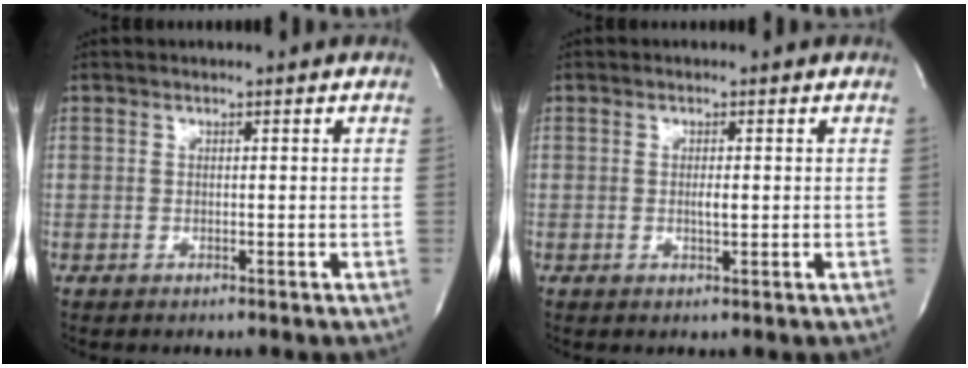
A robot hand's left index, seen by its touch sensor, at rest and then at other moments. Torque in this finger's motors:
{"motor_torque": [0.12, 0.07, 0.03, 0.00]}